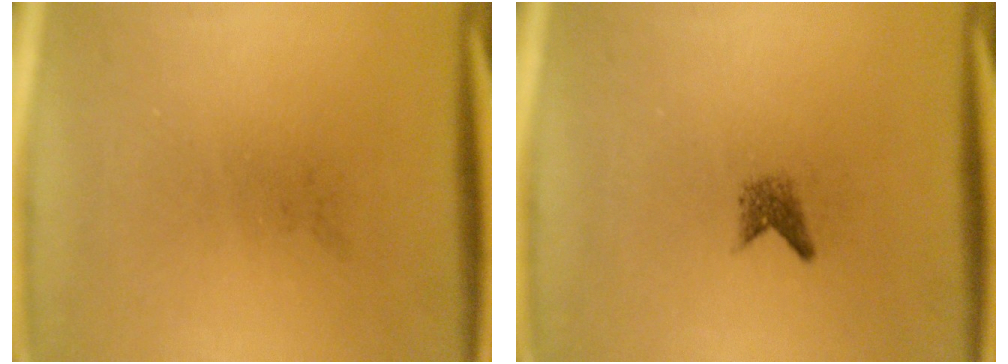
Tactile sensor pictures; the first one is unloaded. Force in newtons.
{"total": 1.5}